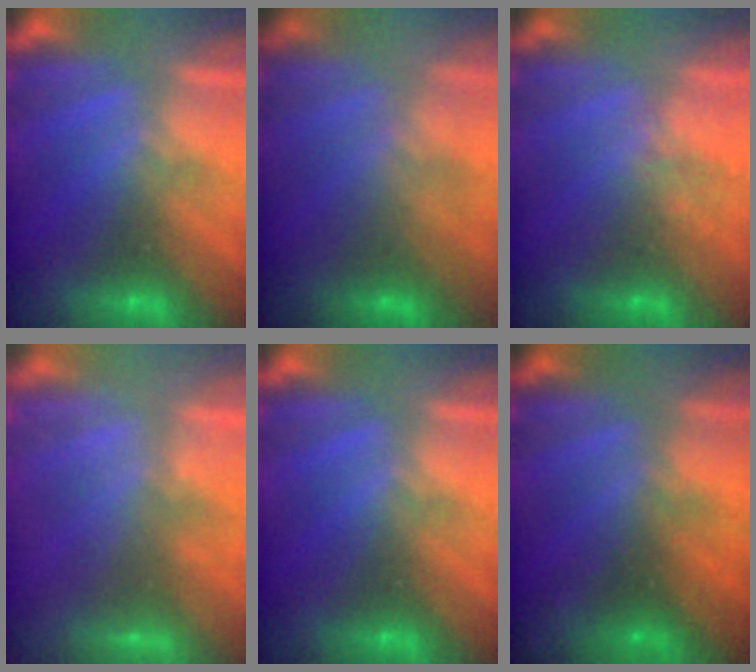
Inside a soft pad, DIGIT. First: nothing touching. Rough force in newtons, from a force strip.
{"total": 3.7}
{"total": 2.3}
{"total": 2.3}
{"total": 0.0}
{"total": 9.6}